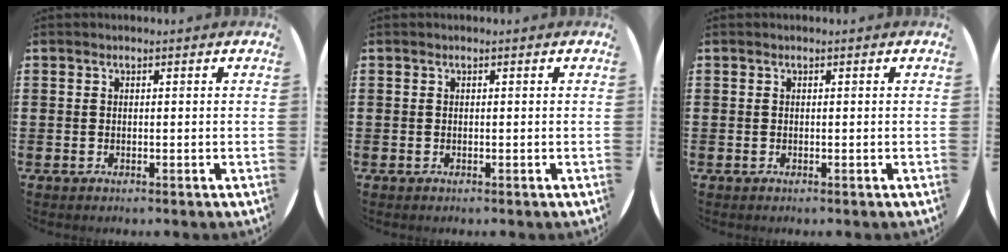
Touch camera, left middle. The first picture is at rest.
{"total": 0.0}
{"total": 0.0}